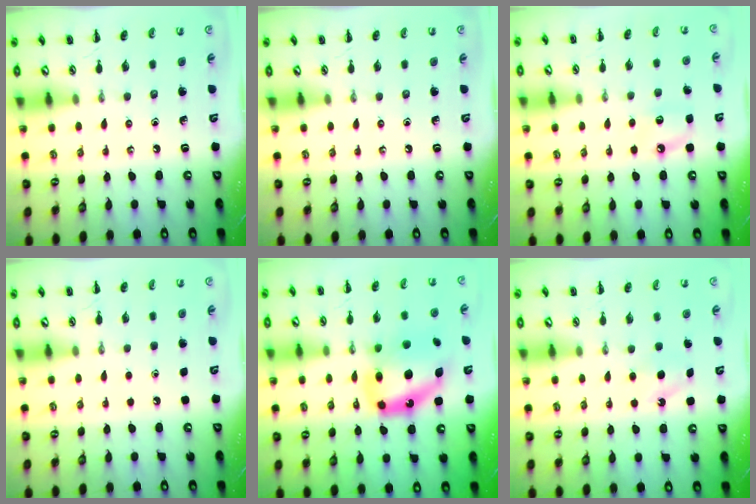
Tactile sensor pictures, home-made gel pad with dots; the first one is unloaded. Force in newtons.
{"total": 0.0}
{"total": 6.4, "press": 6.2, "slide": 1.8}
{"total": 1.8, "press": 1.8, "slide": 0.1}
{"total": 14.5, "press": 14.1, "slide": 3.6}
{"total": 4.5, "press": 4.2, "slide": 1.4}